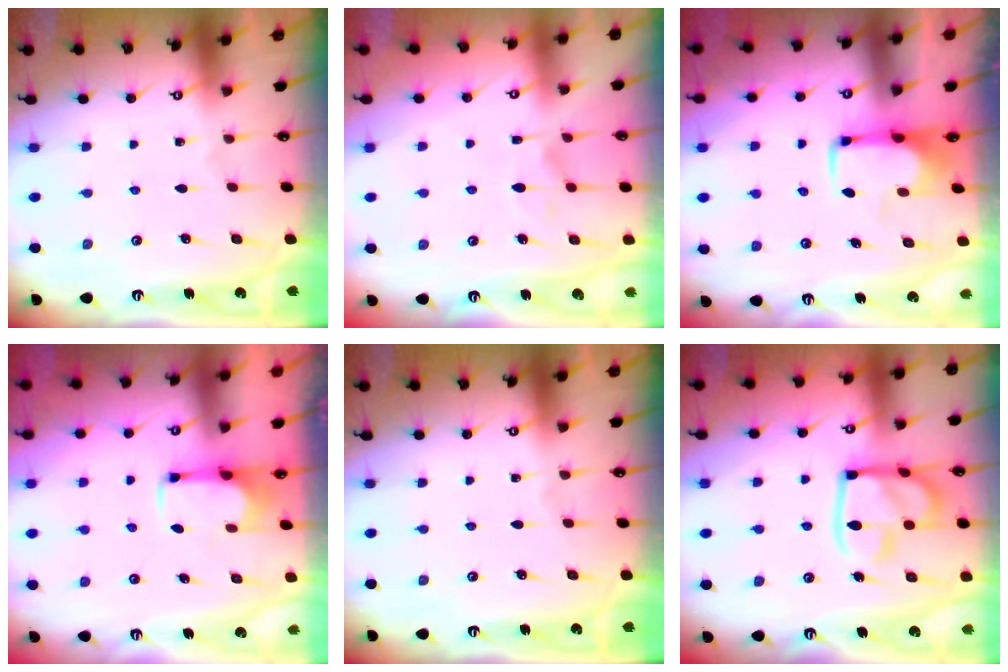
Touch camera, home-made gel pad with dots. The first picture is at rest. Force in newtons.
{"total": 1.2, "press": 0.8, "slide": 0.9}
{"total": 2.0, "press": 1.9, "slide": 0.4}
{"total": 2.8, "press": 2.6, "slide": 0.8}
{"total": 0.0}
{"total": 16.2, "press": 16.1, "slide": 1.9}